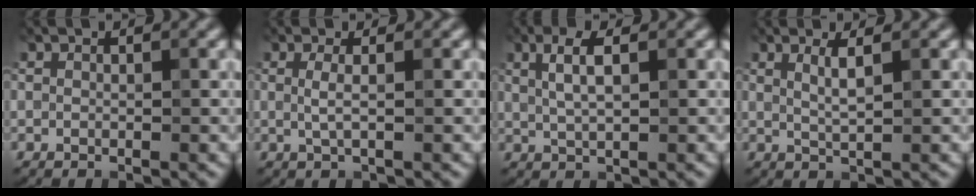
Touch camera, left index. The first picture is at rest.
{"total": 1.5, "force": [0.1, 0.2, 1.4], "torque": [-0.029, 0.001, -0.001]}
{"total": 2.9, "force": [1.0, 0.8, 2.6], "torque": [-0.051, 0.009, 0.021]}
{"total": 2.0, "force": [0.8, 0.3, 1.8], "torque": [-0.029, 0.001, 0.011]}